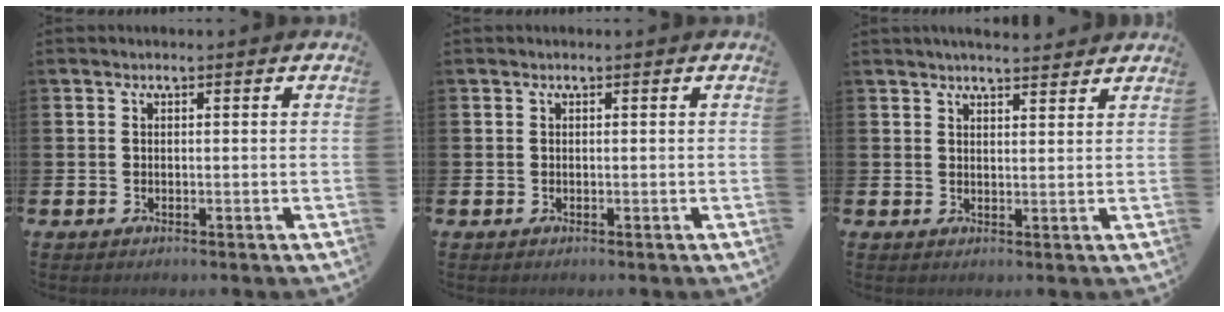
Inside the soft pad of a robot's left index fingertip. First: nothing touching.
{"total": 0.0}
{"total": 3.2, "force": [3.2, 0.2, 0.4], "torque": [-0.015, -0.012, 0.058]}